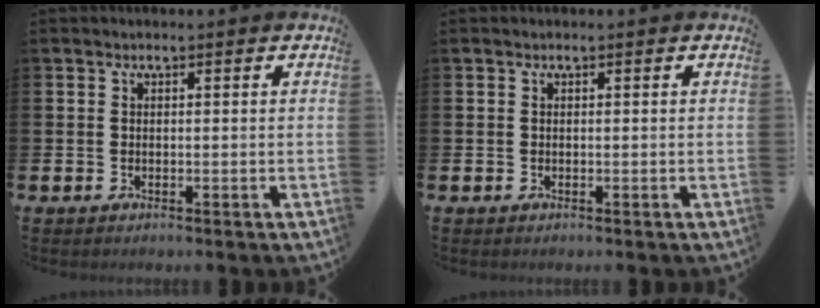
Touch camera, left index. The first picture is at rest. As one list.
[{"total": 0.0}]